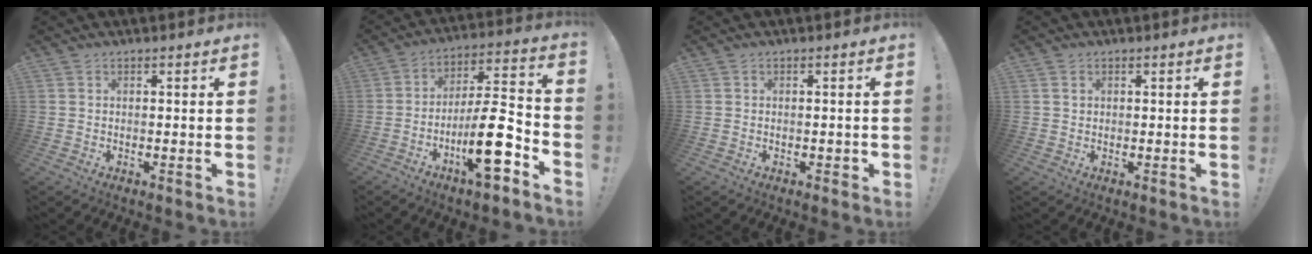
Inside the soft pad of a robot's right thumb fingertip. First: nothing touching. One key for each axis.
{"total": 17.9, "fx": -7.2, "fy": 5.1, "fz": 15.6, "tx": -0.258, "ty": 0.044, "tz": -0.111}
{"total": 1.2, "fx": -0.5, "fy": 0.7, "fz": 0.8, "tx": -0.018, "ty": 0.005, "tz": -0.007}
{"total": 1.2, "fx": 0.5, "fy": 1.0, "fz": 0.4, "tx": -0.004, "ty": 0.001, "tz": 0.009}